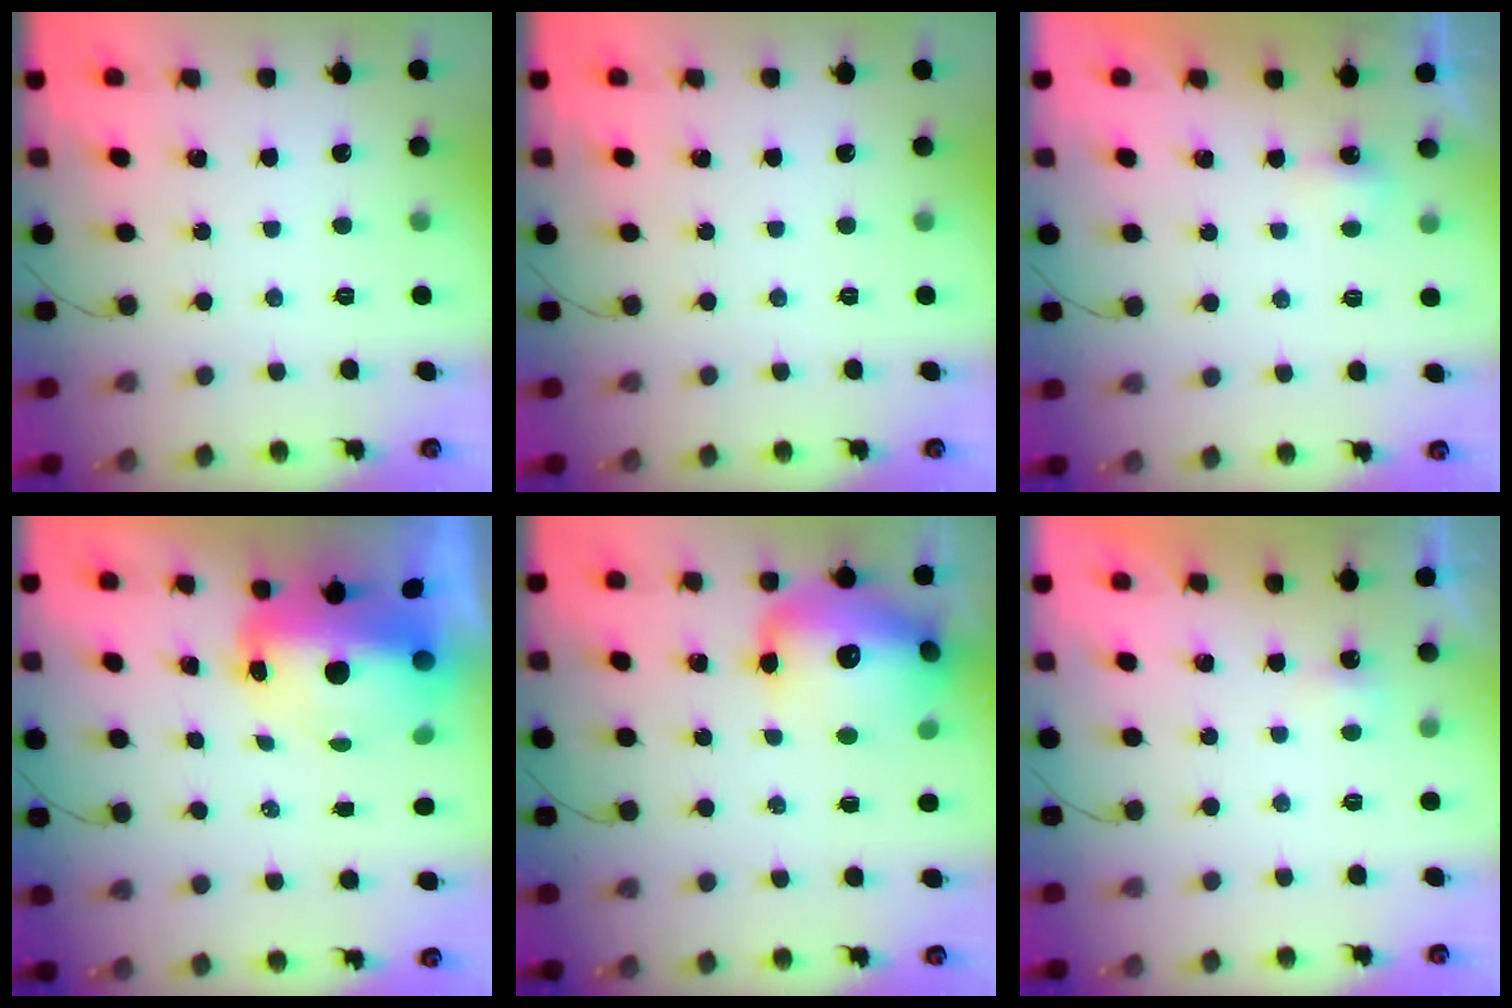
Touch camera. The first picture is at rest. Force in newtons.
{"total": 0.0}
{"total": 2.3, "press": 2.2, "slide": 0.6}
{"total": 14.6, "press": 10.5, "slide": 10.1}
{"total": 19.6, "press": 19.0, "slide": 4.6}
{"total": 1.6, "press": 1.5, "slide": 0.6}